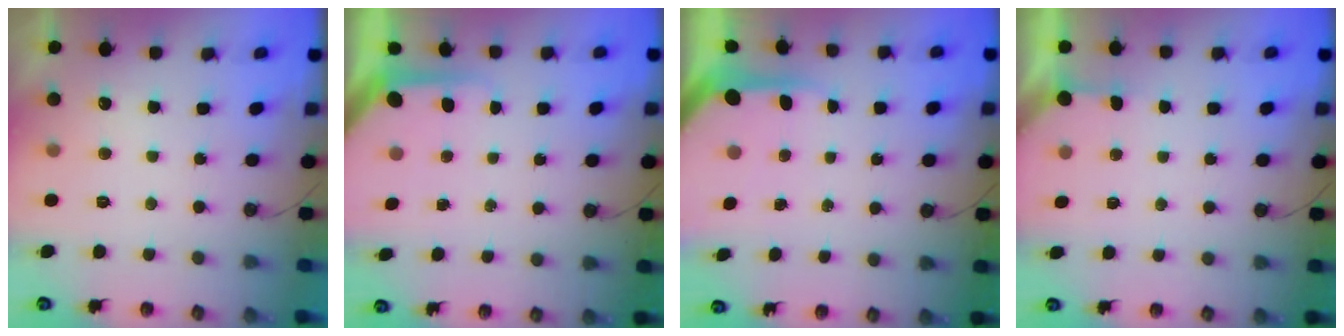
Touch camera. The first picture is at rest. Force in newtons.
{"total": 5.7, "press": 5.7, "slide": 0.6}
{"total": 8.3, "press": 8.3, "slide": 0.8}
{"total": 2.3, "press": 2.3, "slide": 0.3}